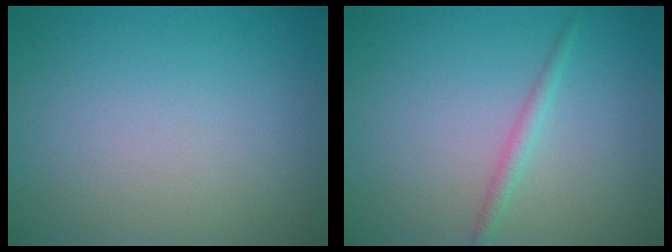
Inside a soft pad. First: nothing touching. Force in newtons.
{"total": 1.3, "press": 1.3, "slide": 0.0}